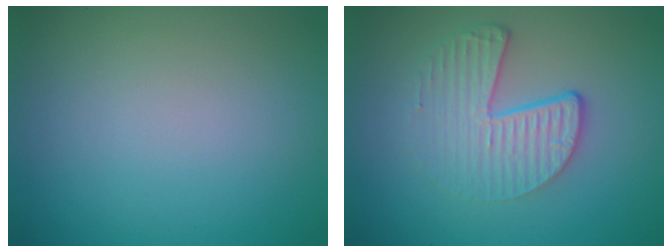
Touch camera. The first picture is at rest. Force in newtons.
{"total": 4.7, "press": 3.1, "slide": 3.6}